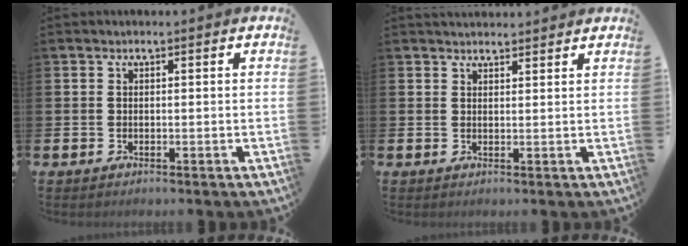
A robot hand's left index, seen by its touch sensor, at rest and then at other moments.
{"total": 2.1, "force": [2.1, 0.5, 0.1], "torque": [0.006, -0.011, 0.036]}